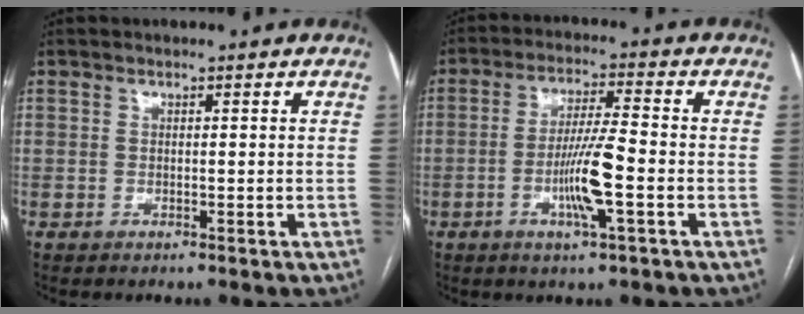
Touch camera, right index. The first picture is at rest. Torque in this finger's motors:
{"motor_torque": [0.44, 0.38, 0.22, 0.13]}